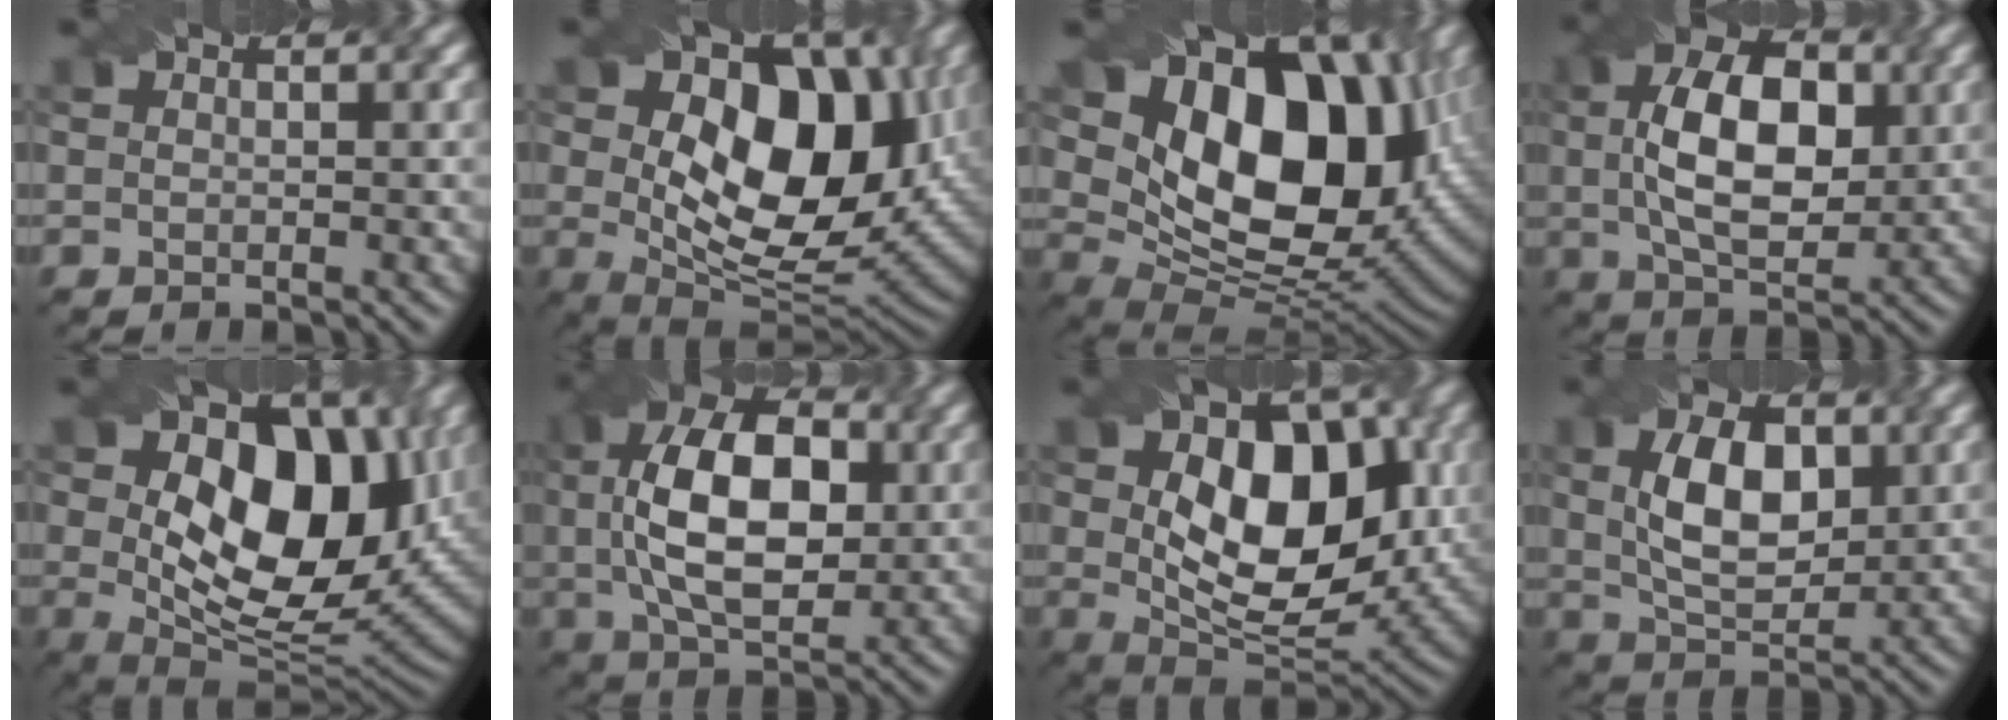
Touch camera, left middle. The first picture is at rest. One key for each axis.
{"total": 12.7, "fx": 1.8, "fy": 7.7, "fz": 9.9, "tx": -0.149, "ty": 0.007, "tz": 0.046}
{"total": 15.3, "fx": 4.0, "fy": 10.0, "fz": 10.9, "tx": -0.160, "ty": 0.016, "tz": 0.087}
{"total": 8.1, "fx": 0.1, "fy": 4.5, "fz": 6.8, "tx": -0.130, "ty": 0.021, "tz": 0.010}
{"total": 12.9, "fx": 2.0, "fy": 7.8, "fz": 10.1, "tx": -0.154, "ty": 0.007, "tz": 0.047}
{"total": 10.2, "fx": 0.2, "fy": 5.7, "fz": 8.5, "tx": -0.170, "ty": 0.026, "tz": 0.011}
{"total": 11.5, "fx": 0.8, "fy": 6.9, "fz": 9.2, "tx": -0.150, "ty": 0.008, "tz": 0.025}
{"total": 5.5, "fx": 0.2, "fy": 3.1, "fz": 4.5, "tx": -0.095, "ty": 0.017, "tz": 0.018}